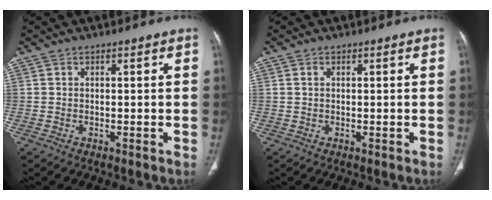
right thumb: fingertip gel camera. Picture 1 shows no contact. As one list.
[{"total": 0.7, "force": [0.2, 0.5, 0.4], "torque": [-0.010, 0.003, 0.005]}]